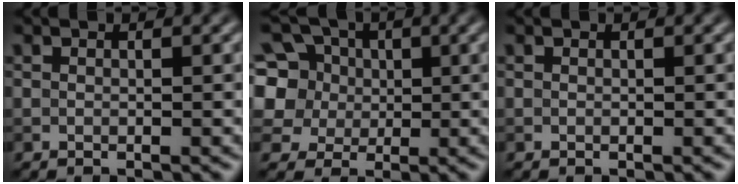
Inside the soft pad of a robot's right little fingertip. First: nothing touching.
{"total": 9.3, "force": [2.8, 7.9, 4.0], "torque": [-0.097, 0.030, 0.036]}
{"total": 0.0}